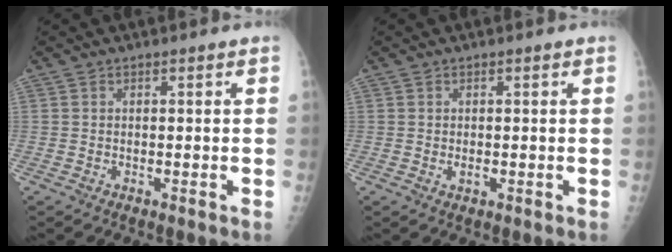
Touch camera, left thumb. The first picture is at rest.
{"total": 1.2, "force": [-0.1, 0.7, 0.9], "torque": [-0.011, -0.002, 0.000]}